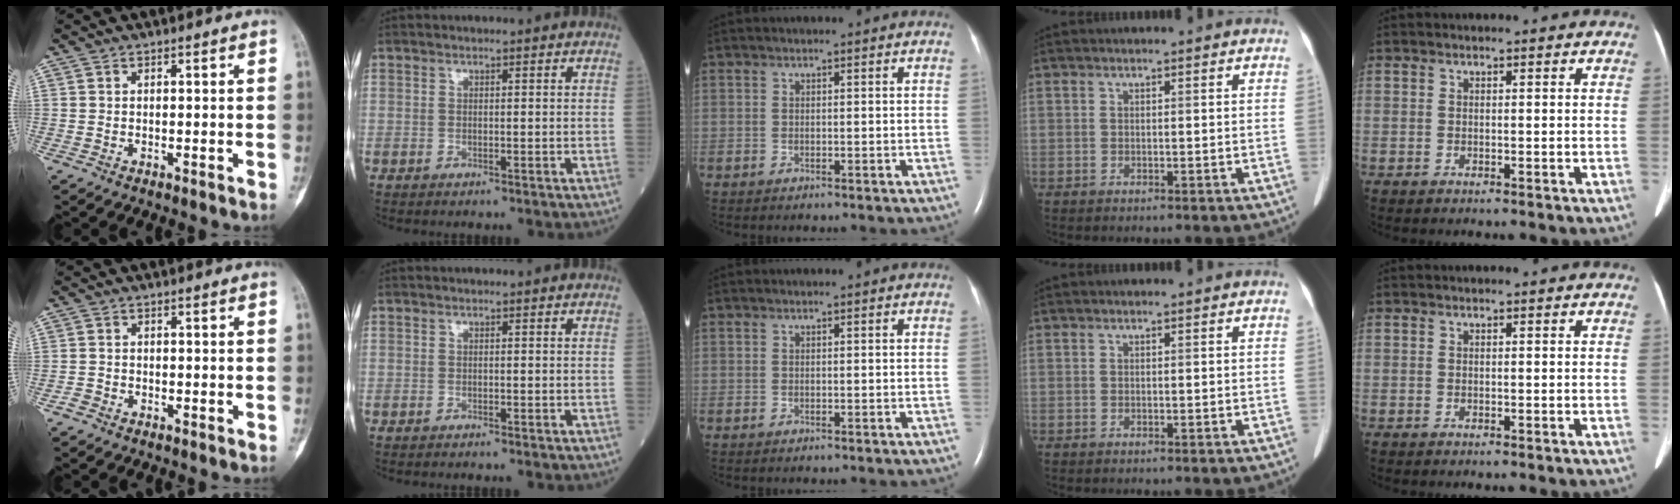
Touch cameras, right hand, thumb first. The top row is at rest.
{"thumb": {"total": 1.2, "force": [-0.9, 0.8, 0.2], "torque": [-0.002, 0.003, -0.021]}, "index": {"total": 0.6, "force": [-0.5, -0.1, 0.2], "torque": [-0.001, 0.000, -0.010]}}